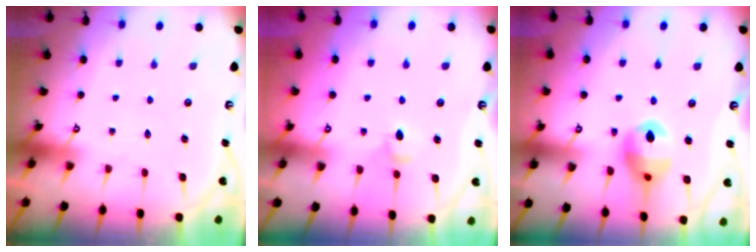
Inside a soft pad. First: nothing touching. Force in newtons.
{"total": 4.1, "press": 4.0, "slide": 0.9}
{"total": 12.7, "press": 12.6, "slide": 1.5}